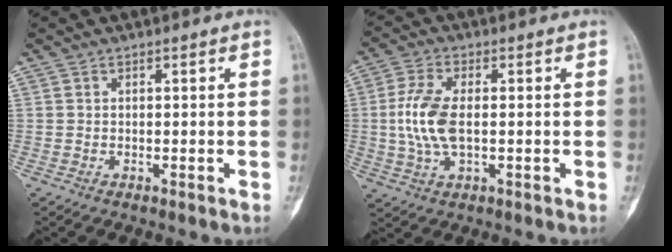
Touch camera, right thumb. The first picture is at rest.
{"total": 9.2, "force": [-0.1, 4.5, 8.0], "torque": [-0.184, 0.002, -0.002]}